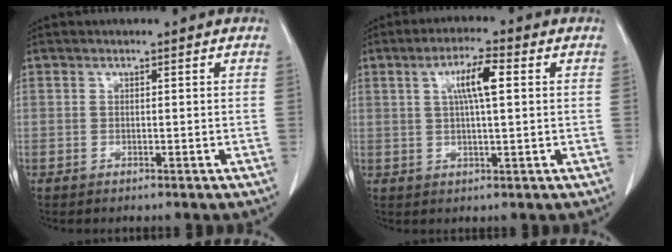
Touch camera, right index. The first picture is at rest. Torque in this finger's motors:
{"motor_torque": [0.30, 0.00, 0.24, 0.11]}